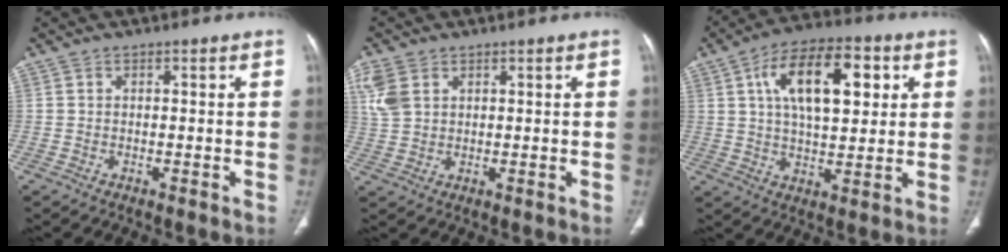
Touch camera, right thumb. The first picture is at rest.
{"total": 5.8, "force": [2.5, 3.8, 3.5], "torque": [-0.082, 0.000, 0.059]}
{"total": 16.9, "force": [5.3, 8.1, 13.8], "torque": [-0.201, 0.002, 0.085]}